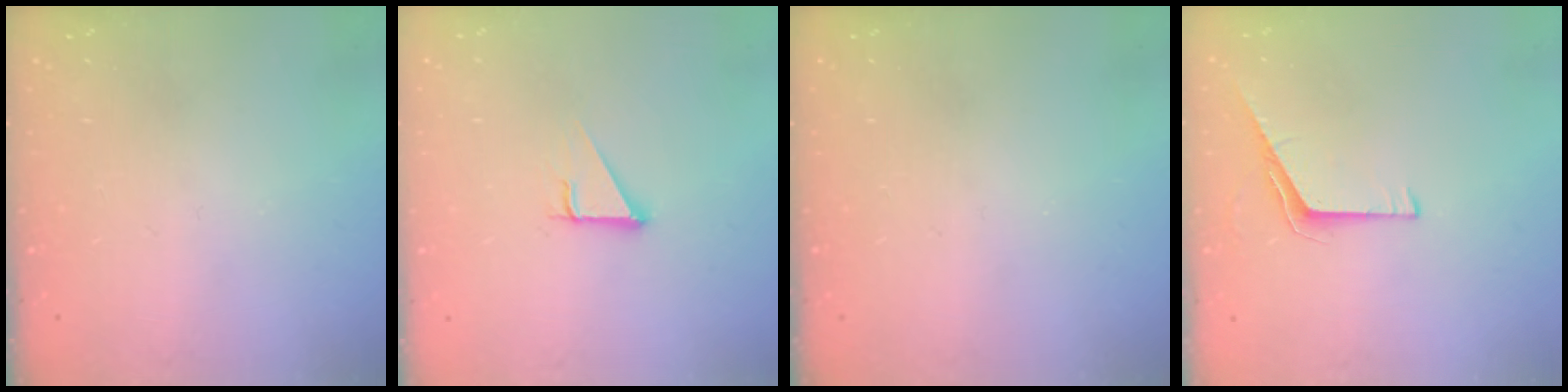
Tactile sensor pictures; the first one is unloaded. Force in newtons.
{"total": 2.8, "press": 2.8, "slide": 0.0}
{"total": 0.0}
{"total": 5.4, "press": 5.3, "slide": 0.6}